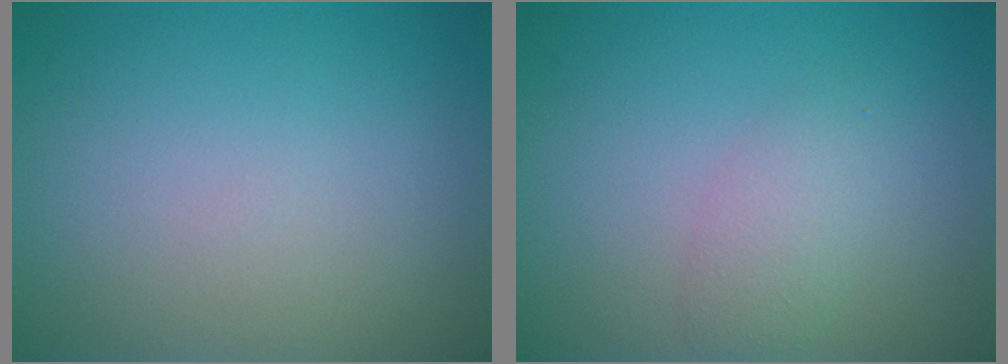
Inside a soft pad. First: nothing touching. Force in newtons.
{"total": 2.1, "press": 2.1, "slide": 0.0}